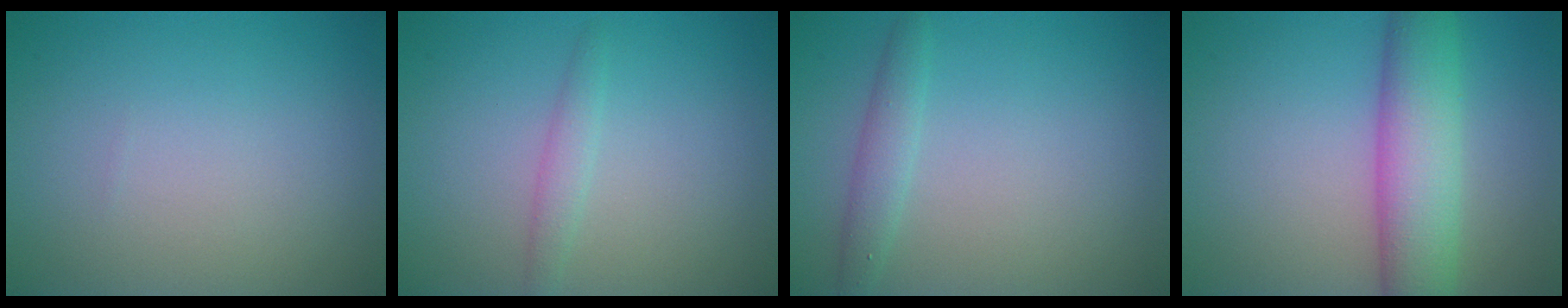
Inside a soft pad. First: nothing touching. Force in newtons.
{"total": 1.3, "press": 1.3, "slide": 0.1}
{"total": 1.8, "press": 1.8, "slide": 0.1}
{"total": 6.8, "press": 6.8, "slide": 0.2}